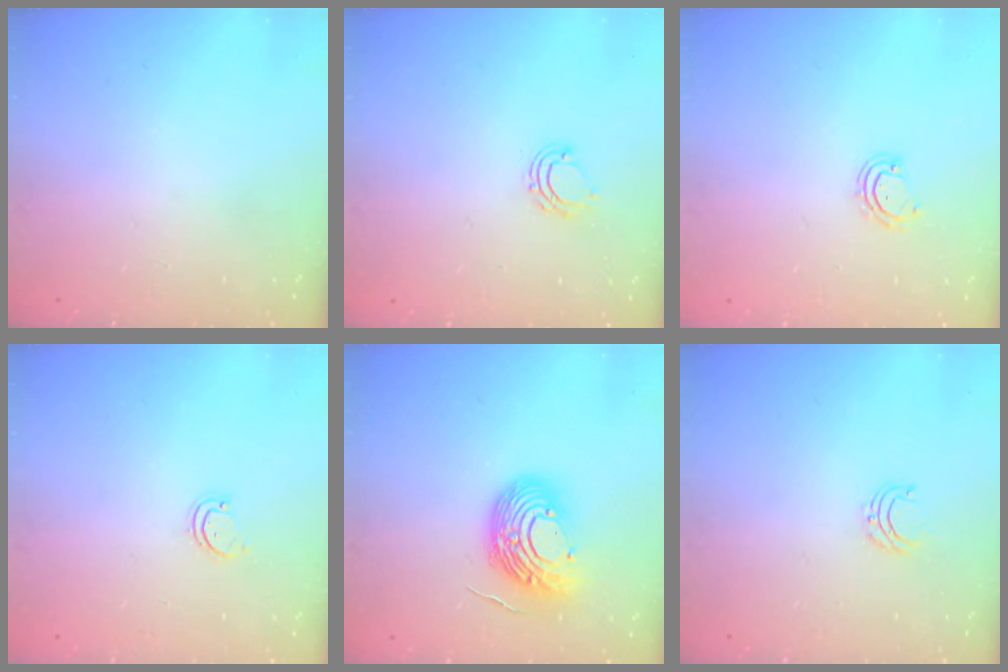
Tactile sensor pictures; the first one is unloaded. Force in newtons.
{"total": 5.2, "press": 5.1, "slide": 0.7}
{"total": 4.1, "press": 4.1, "slide": 0.3}
{"total": 1.7, "press": 1.7, "slide": 0.3}
{"total": 13.6, "press": 13.4, "slide": 2.2}
{"total": 4.2, "press": 4.2, "slide": 0.4}